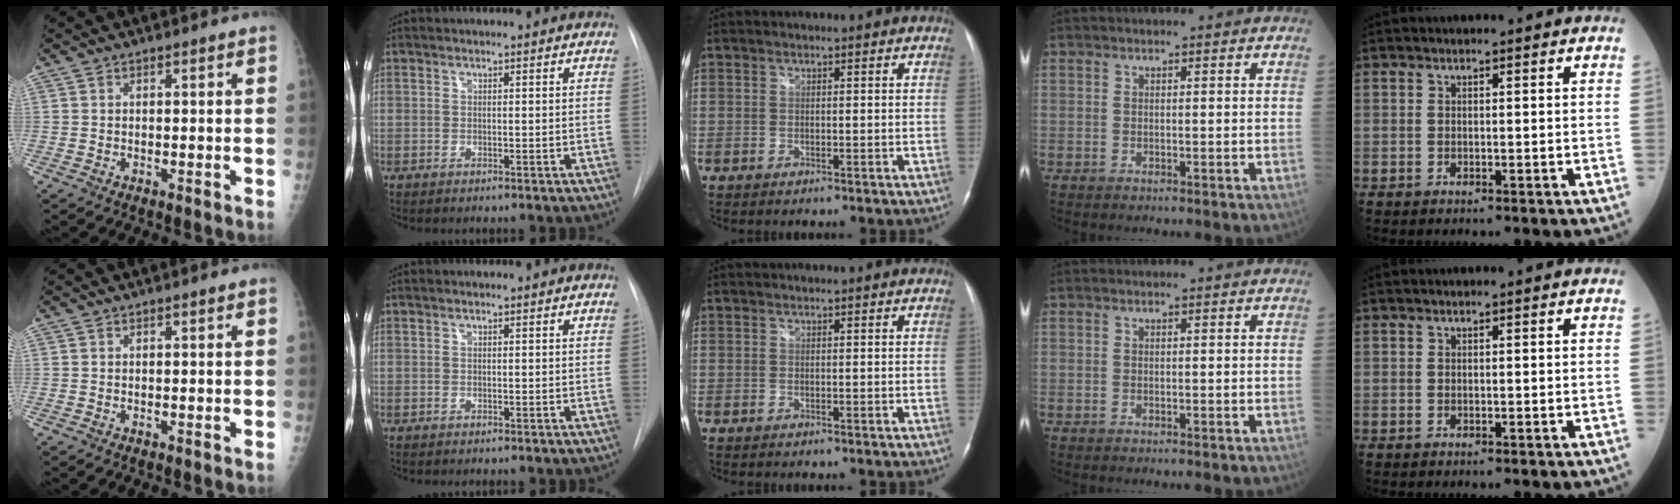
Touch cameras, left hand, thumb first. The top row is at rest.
{}